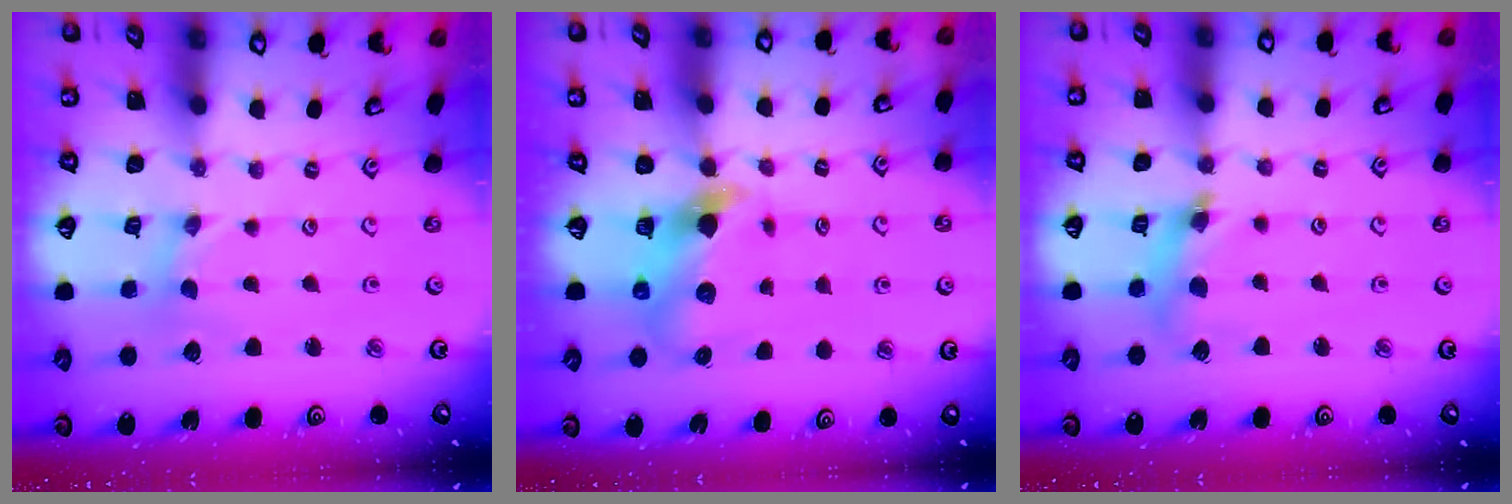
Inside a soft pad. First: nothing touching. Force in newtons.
{"total": 7.0, "press": 6.9, "slide": 1.0}
{"total": 9.2, "press": 9.2, "slide": 1.2}